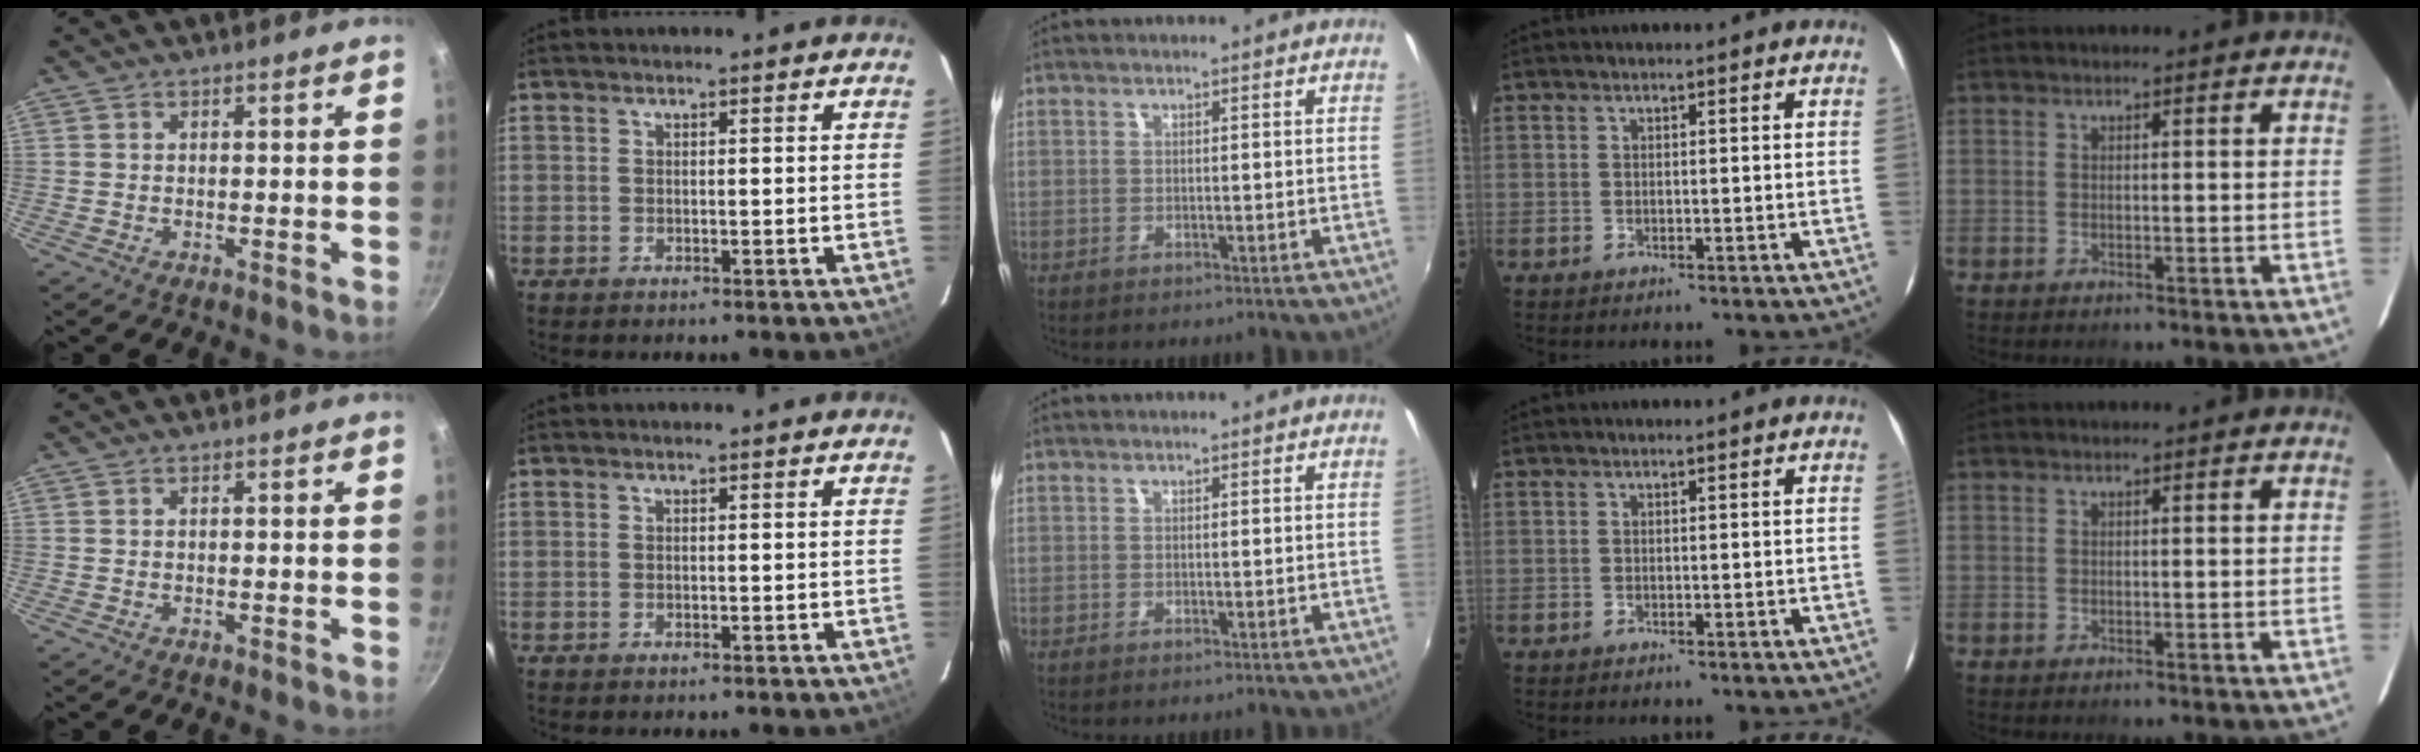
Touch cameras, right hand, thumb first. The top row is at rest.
{}